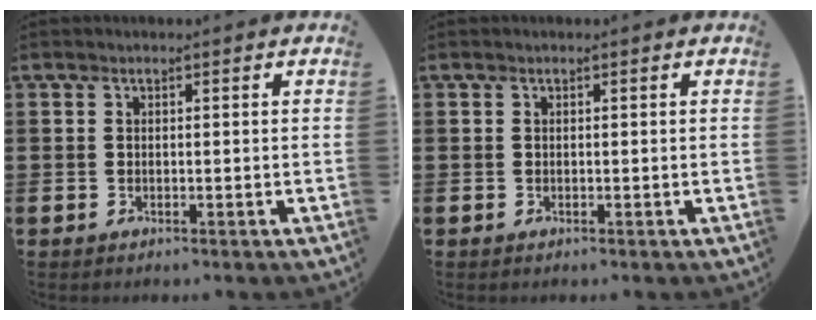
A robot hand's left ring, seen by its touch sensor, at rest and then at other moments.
{"total": 0.0}